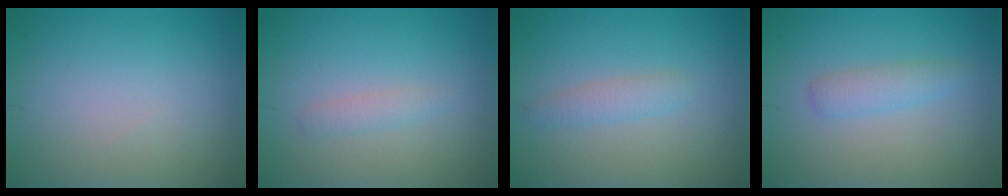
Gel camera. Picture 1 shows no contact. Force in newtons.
{"total": 1.1, "press": 1.1, "slide": 0.0}
{"total": 1.6, "press": 1.6, "slide": 0.1}
{"total": 1.8, "press": 1.8, "slide": 0.1}